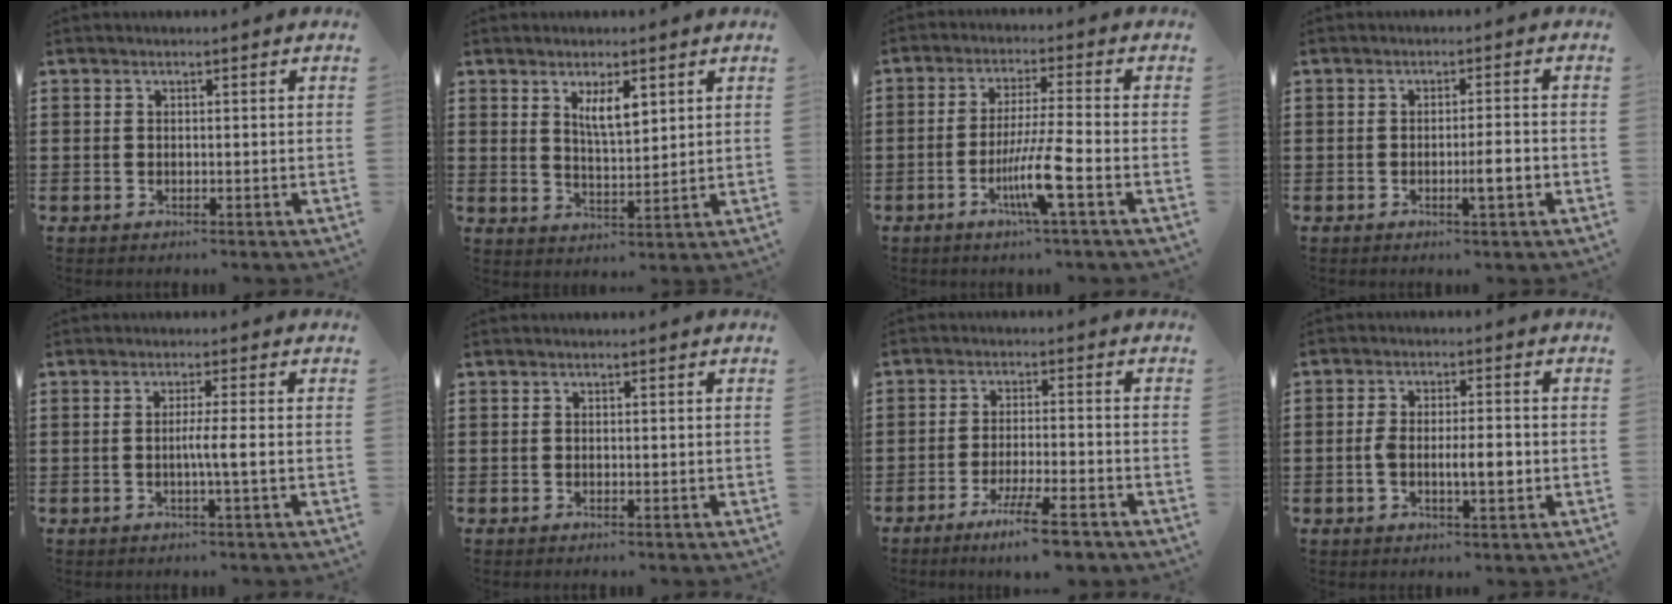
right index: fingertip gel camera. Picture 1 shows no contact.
{"total": 4.6, "force": [2.4, 1.5, 3.7], "torque": [-0.071, 0.001, 0.039]}
{"total": 7.8, "force": [-3.2, -0.2, 7.1], "torque": [-0.136, -0.016, -0.060]}
{"total": 3.4, "force": [-1.2, 0.3, 3.1], "torque": [-0.053, -0.003, -0.021]}
{"total": 3.3, "force": [-0.5, -0.4, 3.2], "torque": [-0.057, -0.008, -0.012]}
{"total": 0.0}
{"total": 6.8, "force": [-5.0, 0.1, 4.6], "torque": [-0.084, -0.010, -0.091]}
{"total": 5.6, "force": [-1.1, 1.9, 5.2], "torque": [-0.097, 0.003, -0.021]}